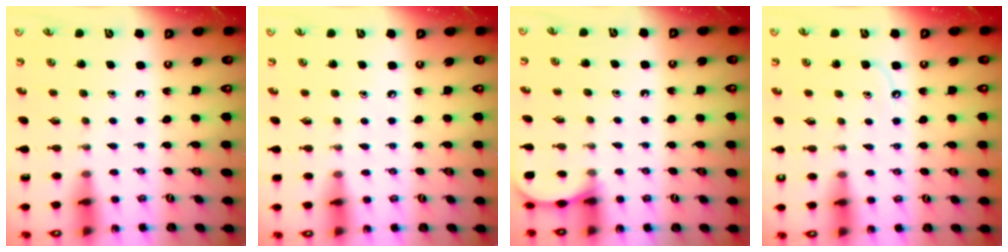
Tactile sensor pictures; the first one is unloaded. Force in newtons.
{"total": 1.5, "press": 1.5, "slide": 0.2}
{"total": 3.2, "press": 3.2, "slide": 0.4}
{"total": 4.5, "press": 4.5, "slide": 0.6}